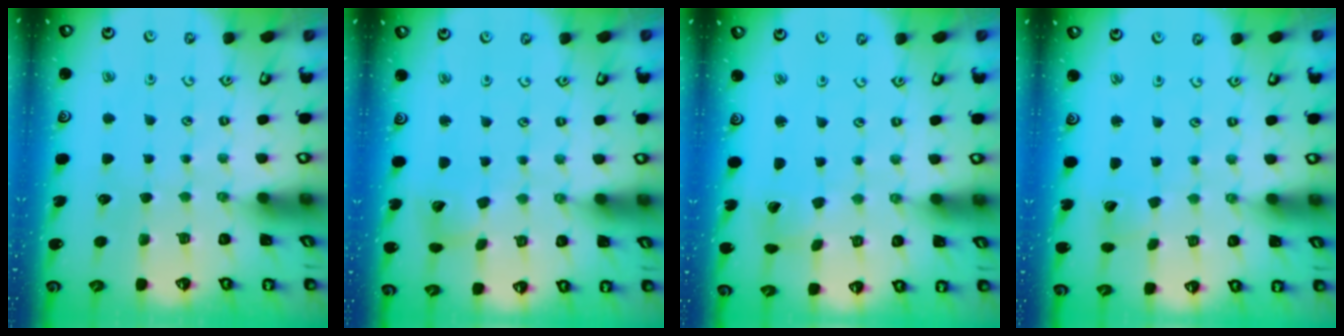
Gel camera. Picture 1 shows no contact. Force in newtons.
{"total": 6.1, "press": 6.0, "slide": 0.7}
{"total": 2.9, "press": 2.9, "slide": 0.2}
{"total": 2.4, "press": 2.4, "slide": 0.2}